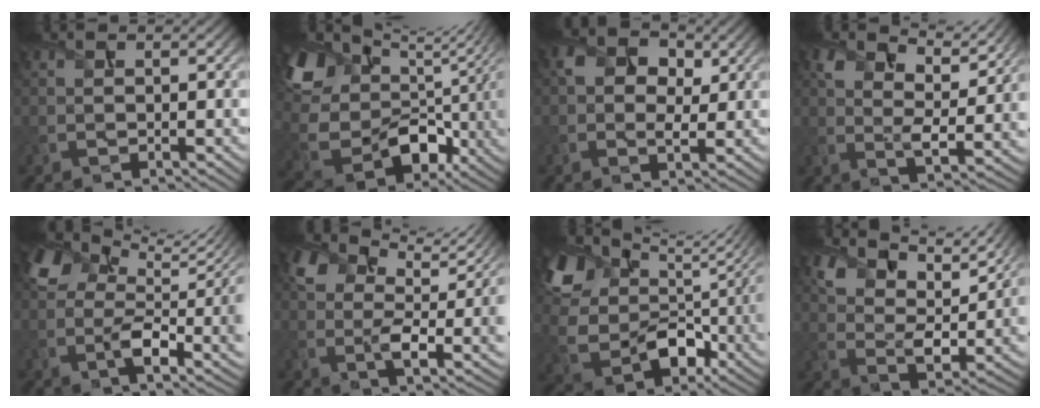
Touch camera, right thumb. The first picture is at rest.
{"total": 15.6, "force": [5.4, 10.3, 10.4], "torque": [-0.257, 0.001, 0.107]}
{"total": 4.7, "force": [1.0, 3.3, 3.3], "torque": [-0.057, 0.001, 0.010]}
{"total": 8.2, "force": [5.0, 3.5, 5.4], "torque": [-0.109, -0.006, 0.094]}
{"total": 11.3, "force": [3.6, 6.4, 8.6], "torque": [-0.174, -0.020, 0.071]}
{"total": 9.2, "force": [4.5, 4.5, 6.6], "torque": [-0.135, -0.006, 0.086]}
{"total": 14.1, "force": [6.2, 8.7, 9.1], "torque": [-0.217, 0.004, 0.123]}
{"total": 11.6, "force": [8.8, 4.3, 6.2], "torque": [-0.145, -0.008, 0.151]}